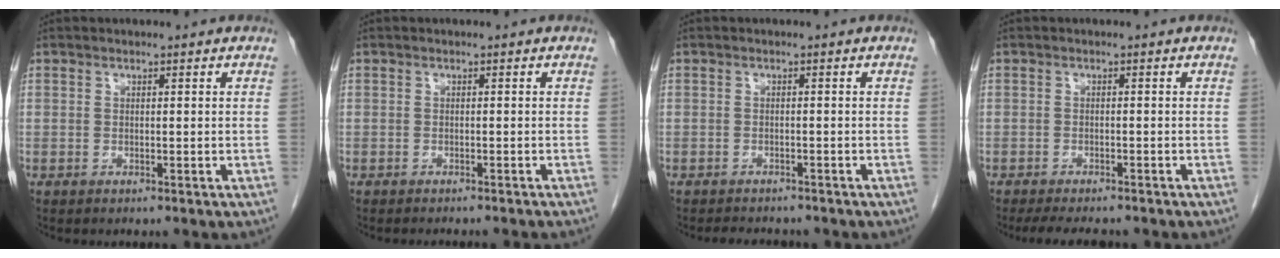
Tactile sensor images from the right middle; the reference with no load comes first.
{"total": 6.0, "force": [-5.5, 0.0, 2.4], "torque": [-0.021, -0.013, -0.066]}
{"total": 4.9, "force": [-4.4, 1.3, 1.6], "torque": [-0.022, -0.002, -0.058]}
{"total": 7.9, "force": [-6.8, 1.7, 3.6], "torque": [-0.049, -0.008, -0.095]}